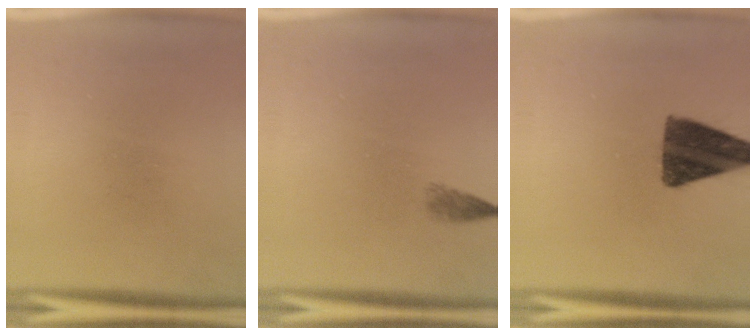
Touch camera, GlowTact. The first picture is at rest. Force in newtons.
{"total": 1.3}
{"total": 12.4}